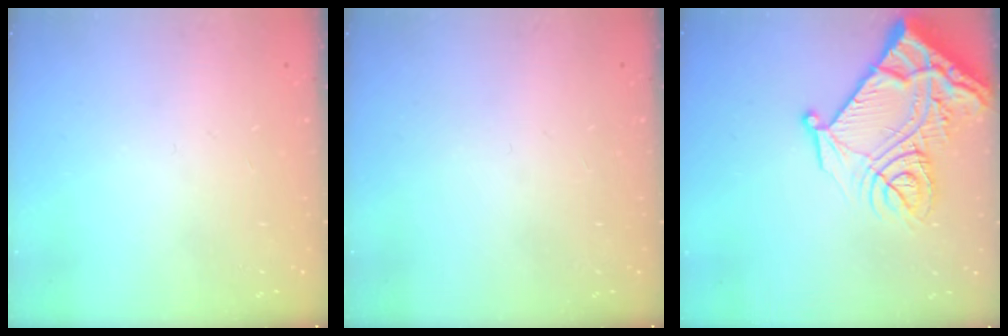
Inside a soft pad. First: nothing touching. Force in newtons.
{"total": 0.0}
{"total": 22.5, "press": 22.3, "slide": 2.7}